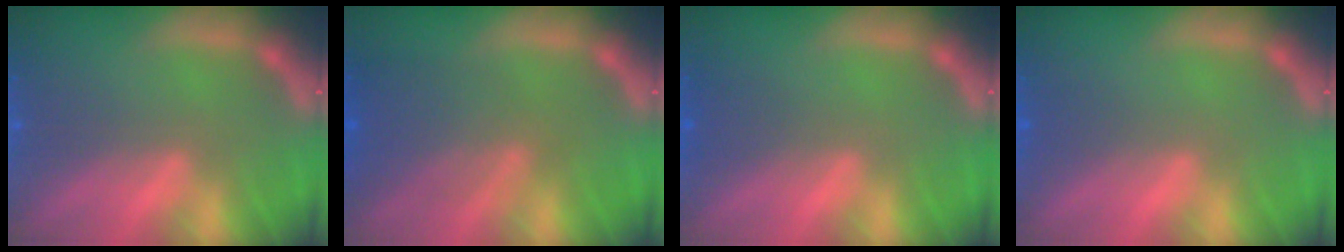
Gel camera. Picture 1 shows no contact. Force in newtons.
{"total": 5.5}
{"total": 1.5}
{"total": 0.9}